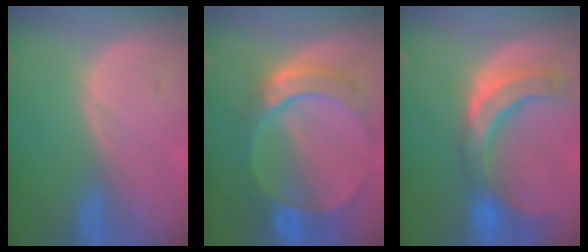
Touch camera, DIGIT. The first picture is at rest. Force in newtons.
{"total": 9.6, "press": 8.3, "slide": 4.8}
{"total": 10.8, "press": 9.3, "slide": 5.5}